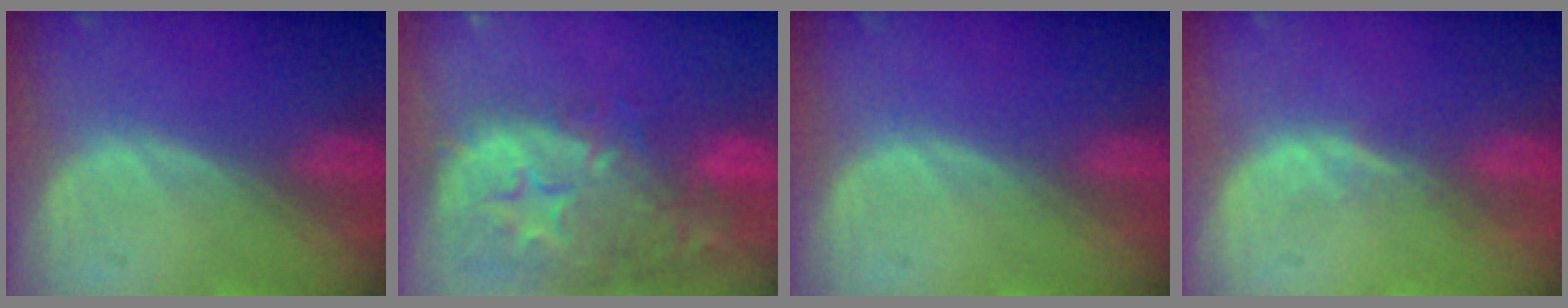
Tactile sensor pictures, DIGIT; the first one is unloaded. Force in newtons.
{"total": 14.9, "press": 12.0, "slide": 8.9}
{"total": 0.0}
{"total": 1.5, "press": 1.2, "slide": 0.9}